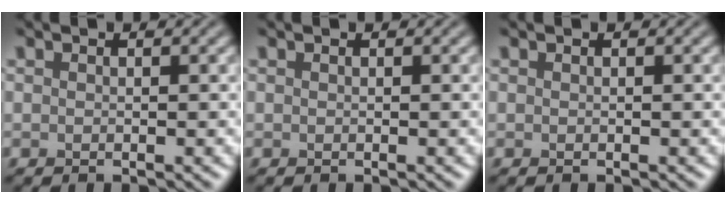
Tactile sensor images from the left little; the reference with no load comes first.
{"total": 0.0}
{"total": 0.0}